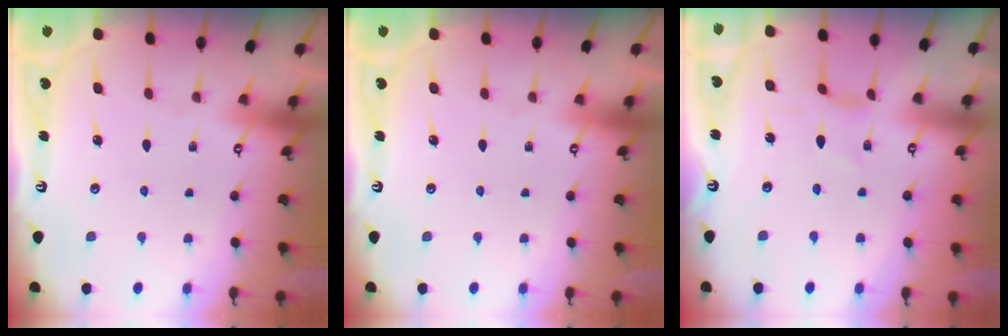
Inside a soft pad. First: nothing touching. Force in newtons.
{"total": 0.0}
{"total": 2.2, "press": 2.2, "slide": 0.2}